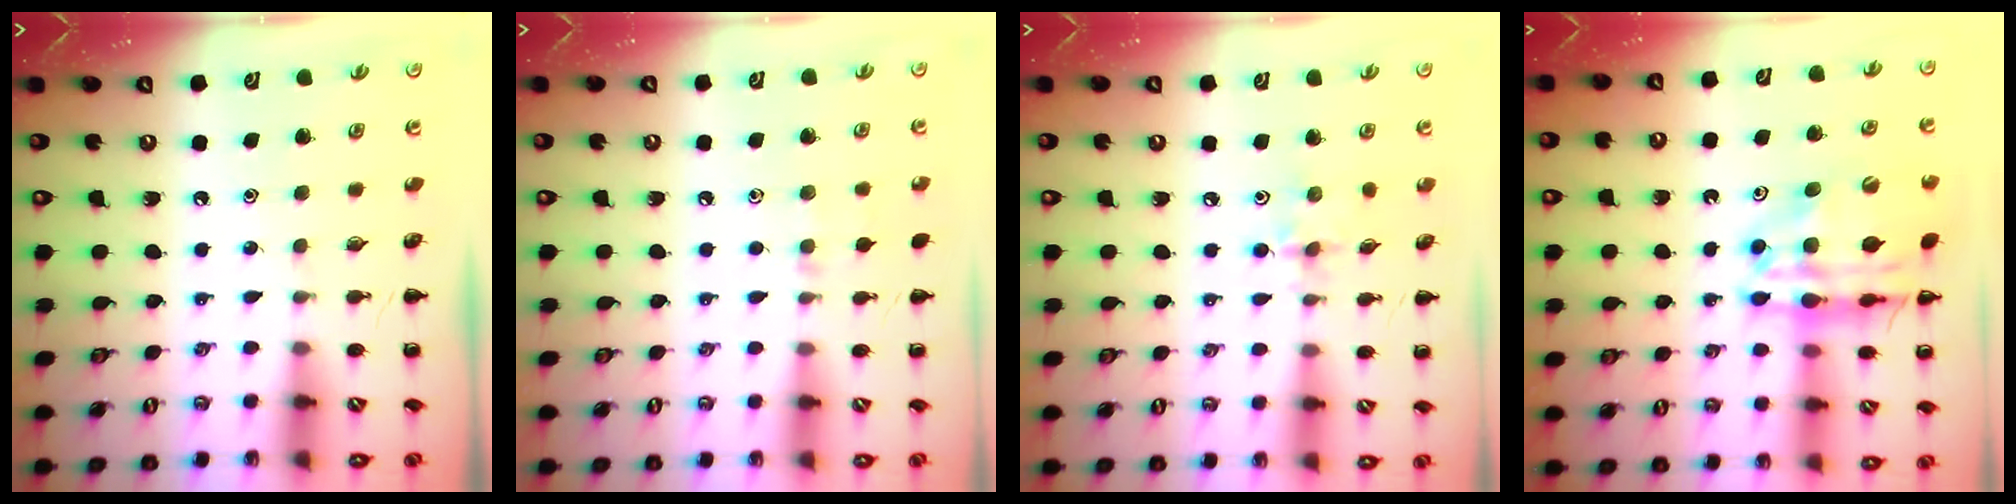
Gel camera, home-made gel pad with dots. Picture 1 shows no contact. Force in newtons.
{"total": 5.5, "press": 5.1, "slide": 2.0}
{"total": 2.9, "press": 2.9, "slide": 0.5}
{"total": 18.3, "press": 18.0, "slide": 3.7}